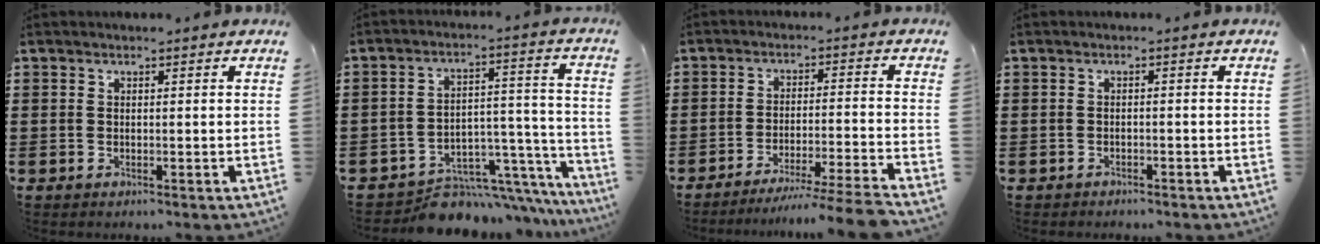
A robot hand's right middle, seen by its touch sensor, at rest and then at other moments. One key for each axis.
{"total": 7.9, "fx": -7.2, "fy": 2.7, "fz": 1.6, "tx": -0.019, "ty": 0.023, "tz": -0.130}
{"total": 6.5, "fx": -5.6, "fy": -0.6, "fz": 3.2, "tx": -0.047, "ty": -0.012, "tz": -0.105}
{"total": 0.7, "fx": -0.7, "fy": 0.1, "fz": 0.0, "tx": -0.003, "ty": -0.001, "tz": -0.014}